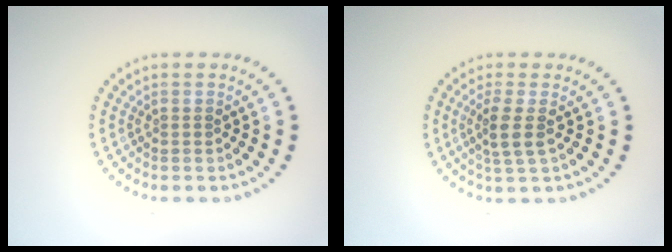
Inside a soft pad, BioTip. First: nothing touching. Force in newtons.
{"total": 2.3, "press": 1.9, "slide": 1.4}